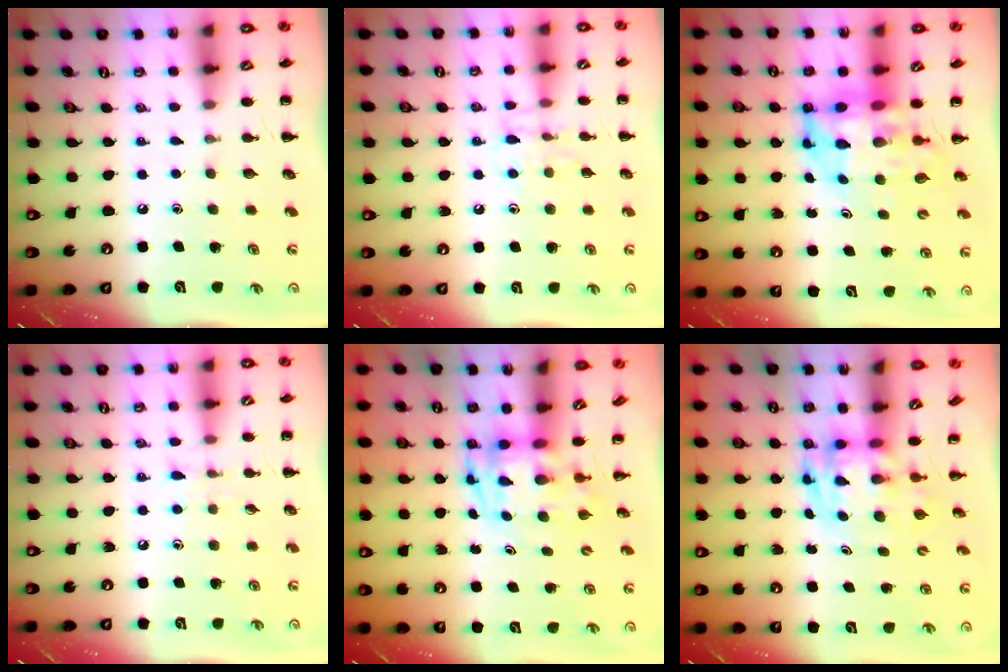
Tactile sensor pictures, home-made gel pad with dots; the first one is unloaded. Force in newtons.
{"total": 7.3, "press": 7.3, "slide": 0.9}
{"total": 8.0, "press": 7.6, "slide": 2.3}
{"total": 6.0, "press": 5.6, "slide": 2.1}
{"total": 3.4, "press": 3.4, "slide": 0.7}
{"total": 3.5, "press": 3.4, "slide": 0.7}